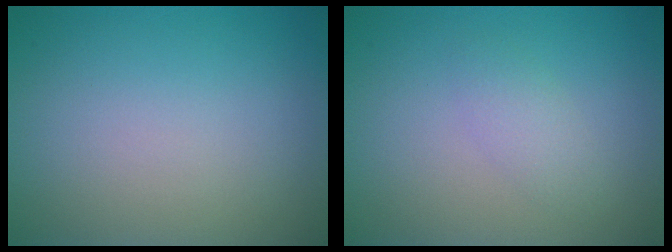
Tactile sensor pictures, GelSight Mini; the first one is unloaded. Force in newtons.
{"total": 1.5, "press": 1.5, "slide": 0.0}